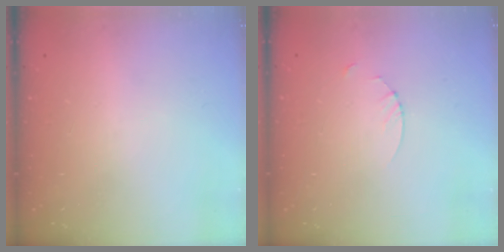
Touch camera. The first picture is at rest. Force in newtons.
{"total": 2.7, "press": 2.7, "slide": 0.3}